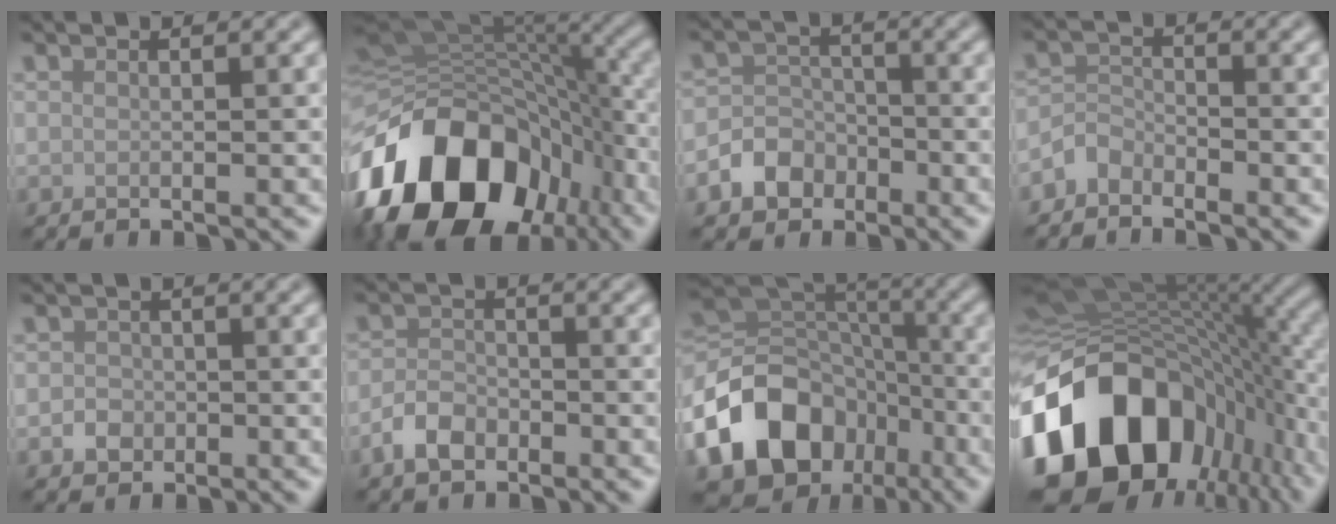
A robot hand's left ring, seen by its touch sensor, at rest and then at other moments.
{"total": 17.8, "force": [-8.3, 11.8, 10.4], "torque": [-0.210, -0.018, -0.128]}
{"total": 3.6, "force": [-1.9, 2.8, 1.1], "torque": [-0.019, 0.004, -0.039]}
{"total": 2.1, "force": [-1.8, 0.9, 0.3], "torque": [-0.004, 0.009, -0.045]}
{"total": 1.6, "force": [-0.5, 1.4, 0.5], "torque": [0.000, 0.000, -0.012]}
{"total": 2.7, "force": [-1.7, 1.6, 1.4], "torque": [-0.026, 0.004, -0.040]}
{"total": 14.4, "force": [-7.0, 10.6, 6.9], "torque": [-0.156, -0.004, -0.129]}
{"total": 18.4, "force": [-6.7, 12.0, 12.2], "torque": [-0.249, -0.019, -0.116]}